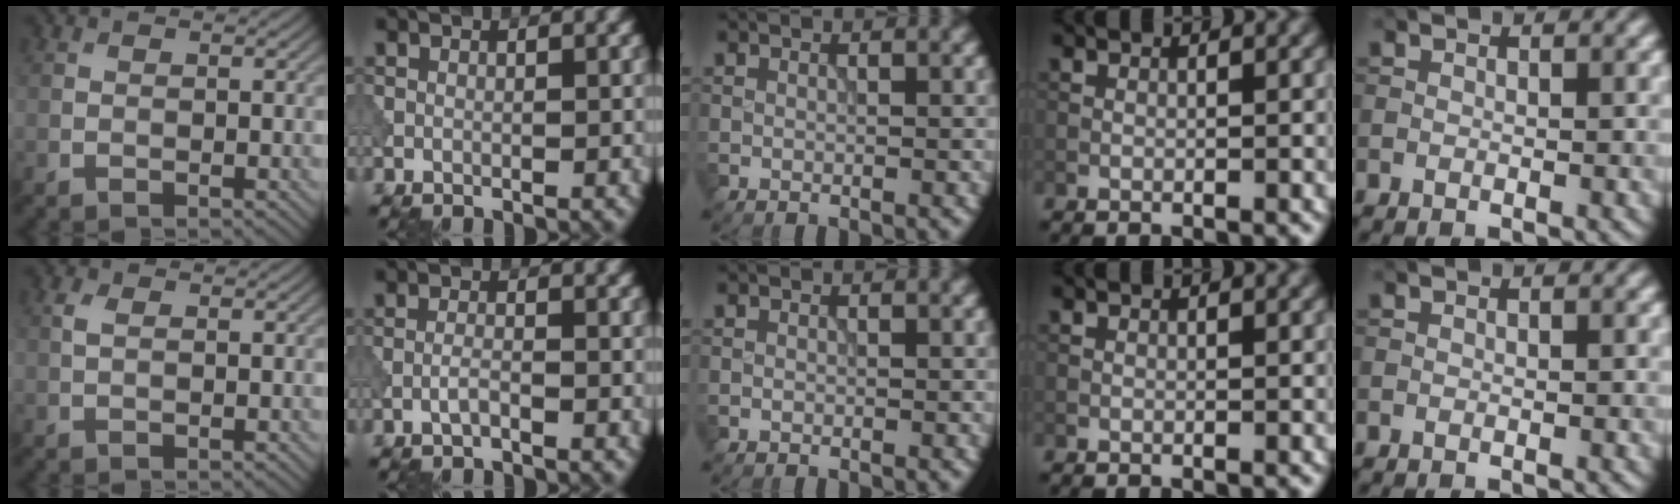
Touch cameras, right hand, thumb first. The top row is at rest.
{"thumb": {"total": 1.3, "force": [0.4, 0.7, 1.1], "torque": [-0.029, 0.003, 0.006]}, "index": {"total": 1.1, "force": [-0.7, 0.2, 0.8], "torque": [-0.018, 0.004, -0.017]}}